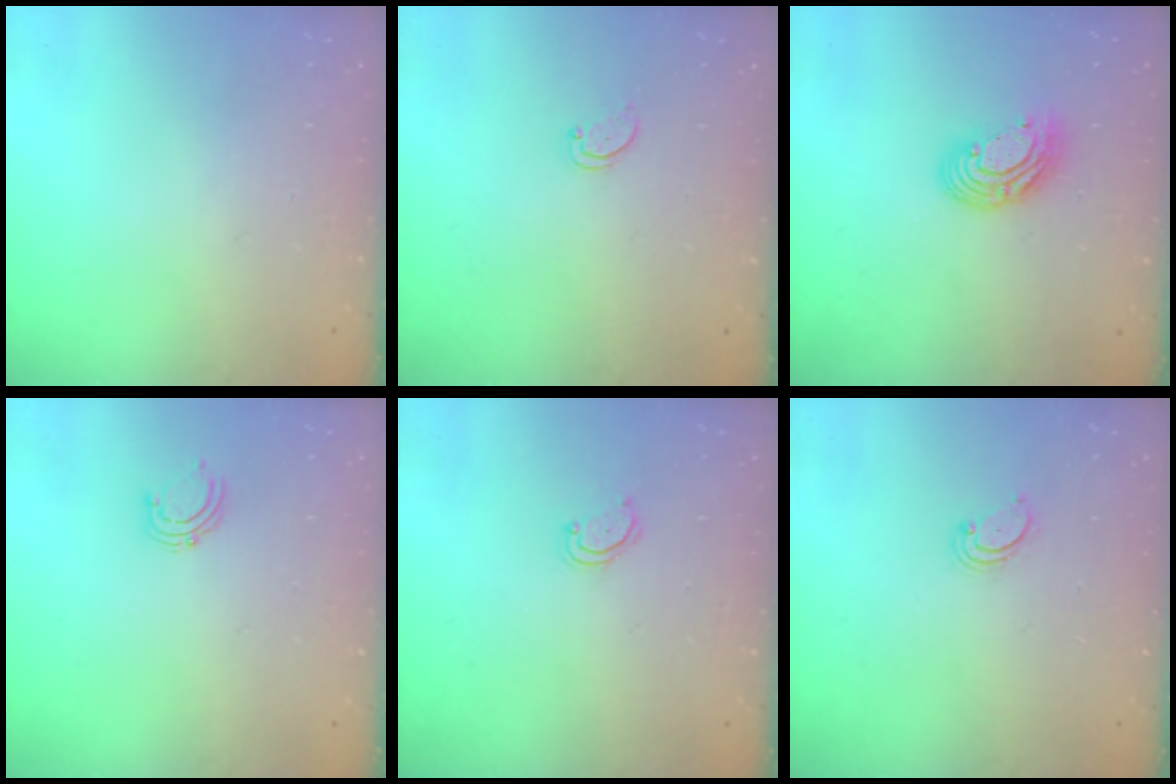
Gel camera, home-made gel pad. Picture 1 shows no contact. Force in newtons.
{"total": 1.6, "press": 1.6, "slide": 0.4}
{"total": 9.9, "press": 9.9, "slide": 0.8}
{"total": 4.1, "press": 4.0, "slide": 0.4}
{"total": 3.2, "press": 3.2, "slide": 0.2}
{"total": 2.6, "press": 2.5, "slide": 0.3}